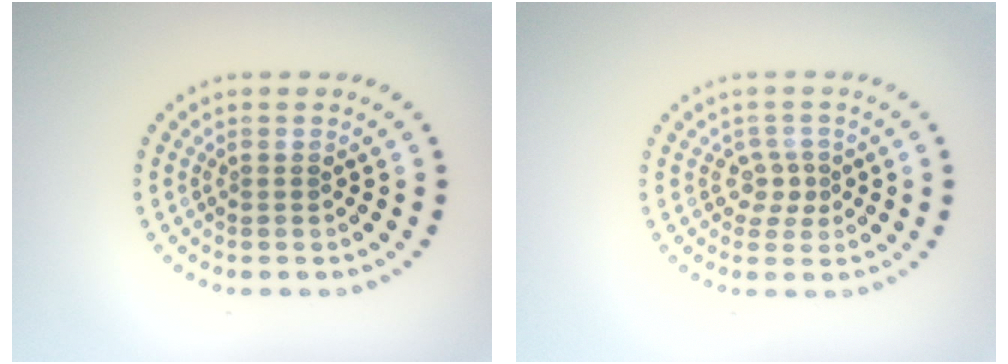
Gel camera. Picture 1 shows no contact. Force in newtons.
{"total": 1.8, "press": 1.3, "slide": 1.1}